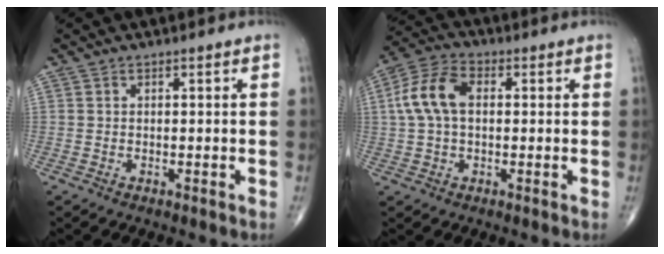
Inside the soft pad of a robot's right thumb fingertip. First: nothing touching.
{"total": 9.4, "force": [1.1, 5.9, 7.3], "torque": [-0.154, 0.028, 0.017]}